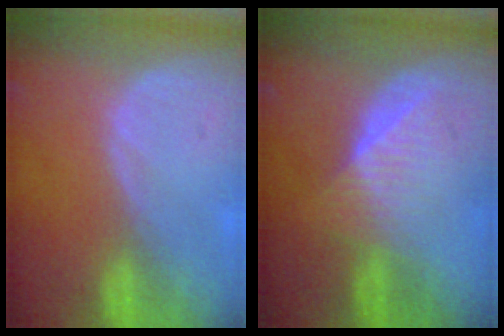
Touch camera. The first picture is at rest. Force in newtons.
{"total": 6.4, "press": 5.9, "slide": 2.3}